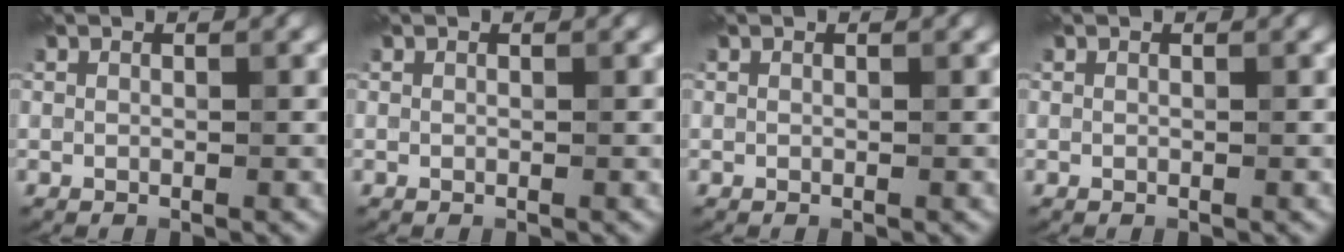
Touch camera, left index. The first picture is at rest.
{"total": 0.0}
{"total": 0.0}
{"total": 0.0}